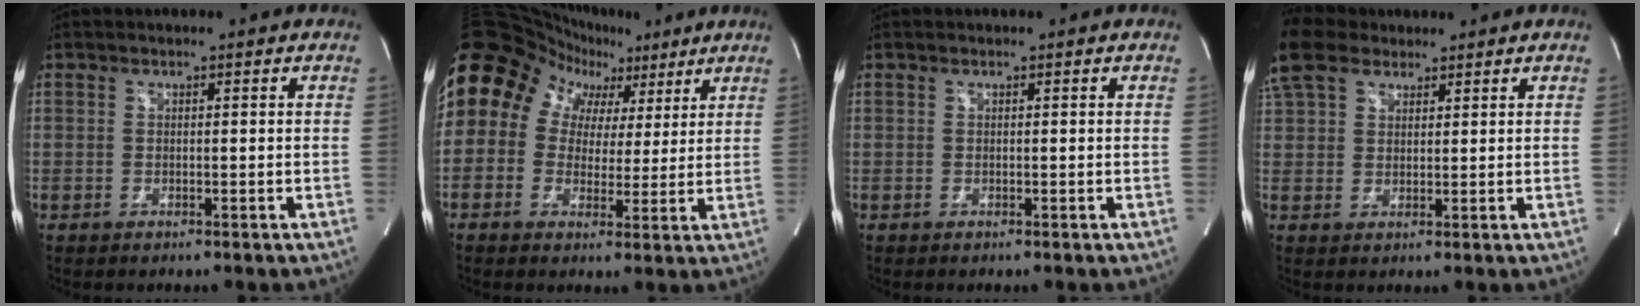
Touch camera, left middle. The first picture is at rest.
{"total": 16.9, "force": [6.8, 13.7, 7.3], "torque": [-0.161, 0.087, 0.117]}
{"total": 0.0}
{"total": 8.1, "force": [6.7, 3.4, 3.0], "torque": [-0.089, 0.026, 0.140]}